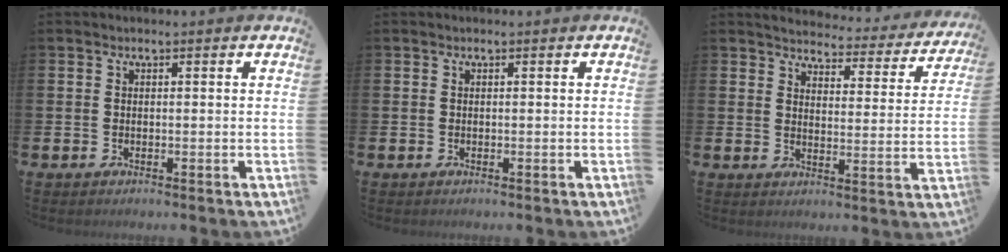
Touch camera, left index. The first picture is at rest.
{"total": 0.0}
{"total": 3.4, "force": [3.3, 0.7, 0.6], "torque": [-0.019, -0.038, 0.047]}